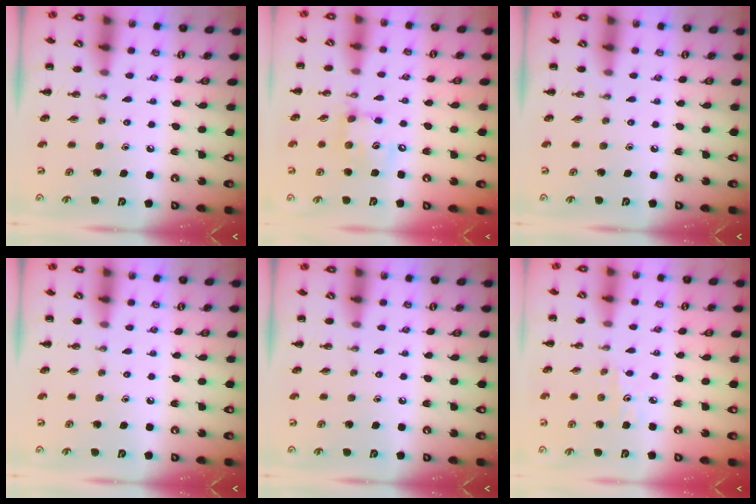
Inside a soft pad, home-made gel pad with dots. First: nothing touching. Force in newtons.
{"total": 9.2, "press": 9.2, "slide": 1.1}
{"total": 0.0}
{"total": 0.0}
{"total": 0.0}
{"total": 4.0, "press": 3.7, "slide": 1.4}